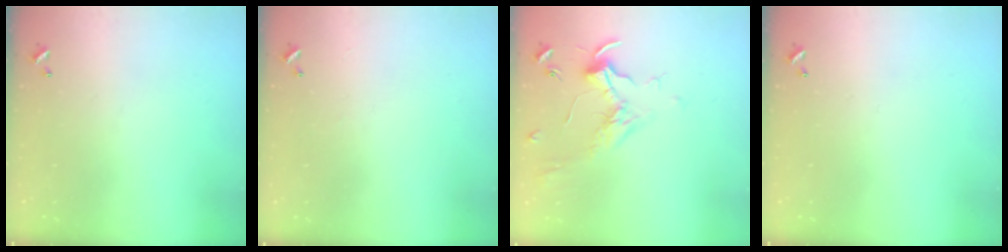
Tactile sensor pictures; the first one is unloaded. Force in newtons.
{"total": 0.6, "press": 0.2, "slide": 0.6}
{"total": 1.9, "press": 1.7, "slide": 0.8}
{"total": 0.0}